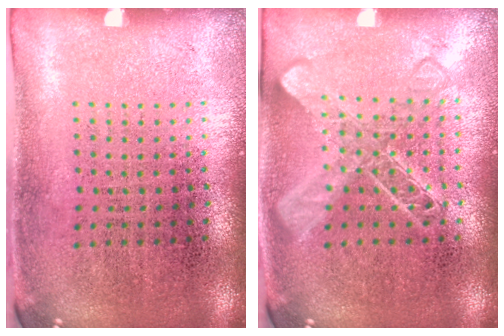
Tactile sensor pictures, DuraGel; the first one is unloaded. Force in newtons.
{"total": 2.5, "press": 2.4, "slide": 0.5}